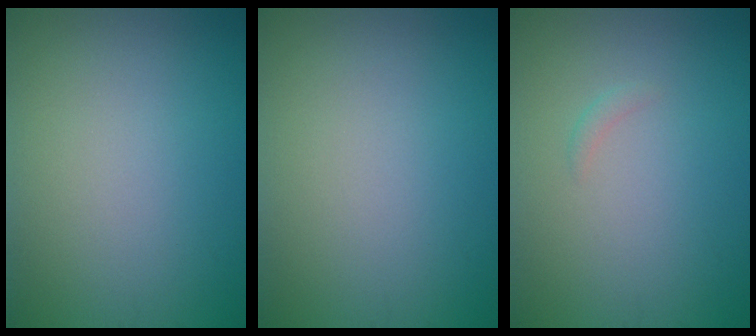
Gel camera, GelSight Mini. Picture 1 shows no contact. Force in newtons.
{"total": 0.0}
{"total": 0.5, "press": 0.5, "slide": 0.1}